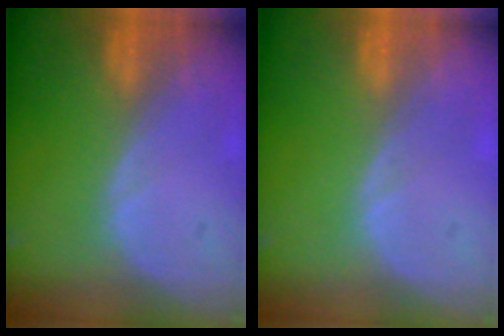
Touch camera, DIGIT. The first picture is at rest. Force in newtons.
{"total": 0.0}